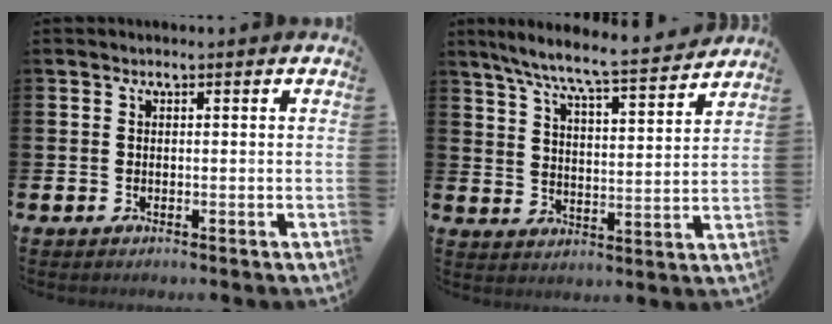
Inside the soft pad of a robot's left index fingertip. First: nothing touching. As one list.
[{"total": 8.1, "force": [7.5, 0.2, 3.1], "torque": [-0.079, -0.055, 0.129]}]